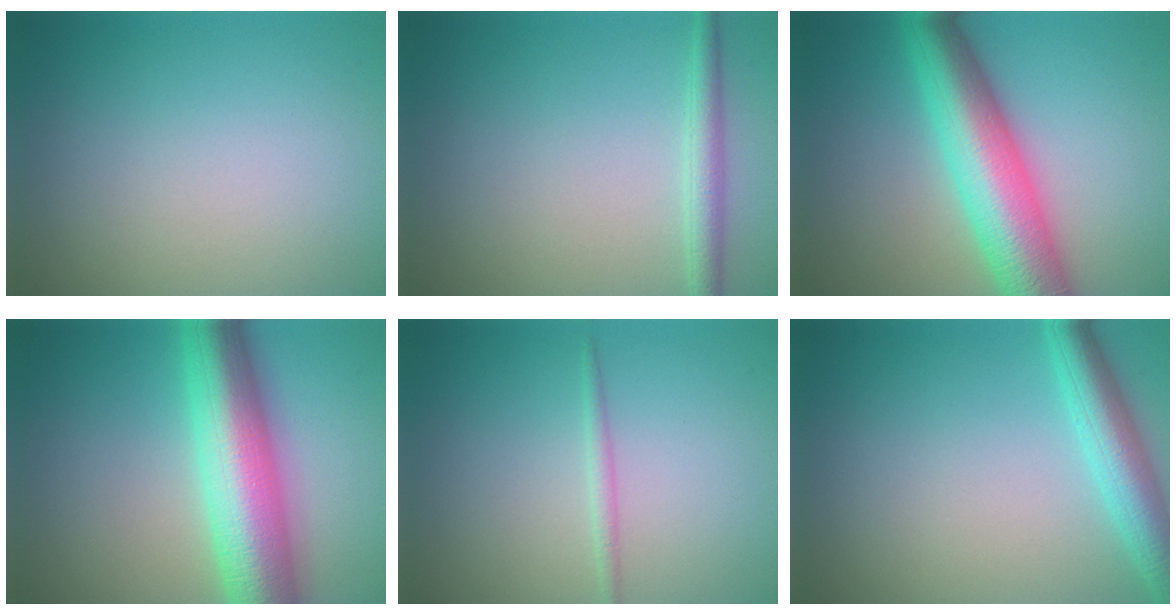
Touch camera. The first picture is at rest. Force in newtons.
{"total": 2.2, "press": 2.2, "slide": 0.1}
{"total": 9.5, "press": 9.5, "slide": 0.2}
{"total": 10.4, "press": 10.4, "slide": 0.1}
{"total": 1.0, "press": 1.0, "slide": 0.0}
{"total": 4.5, "press": 4.4, "slide": 0.2}